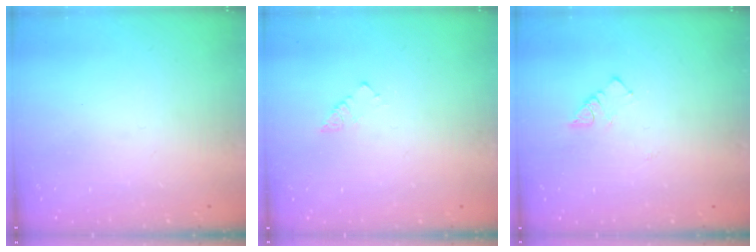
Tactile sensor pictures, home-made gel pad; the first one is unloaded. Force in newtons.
{"total": 2.3, "press": 2.3, "slide": 0.4}
{"total": 2.6, "press": 2.6, "slide": 0.4}